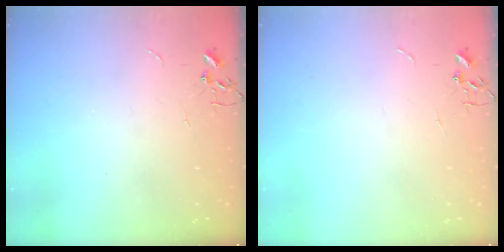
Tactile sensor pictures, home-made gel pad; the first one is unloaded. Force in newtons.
{"total": 0.0}